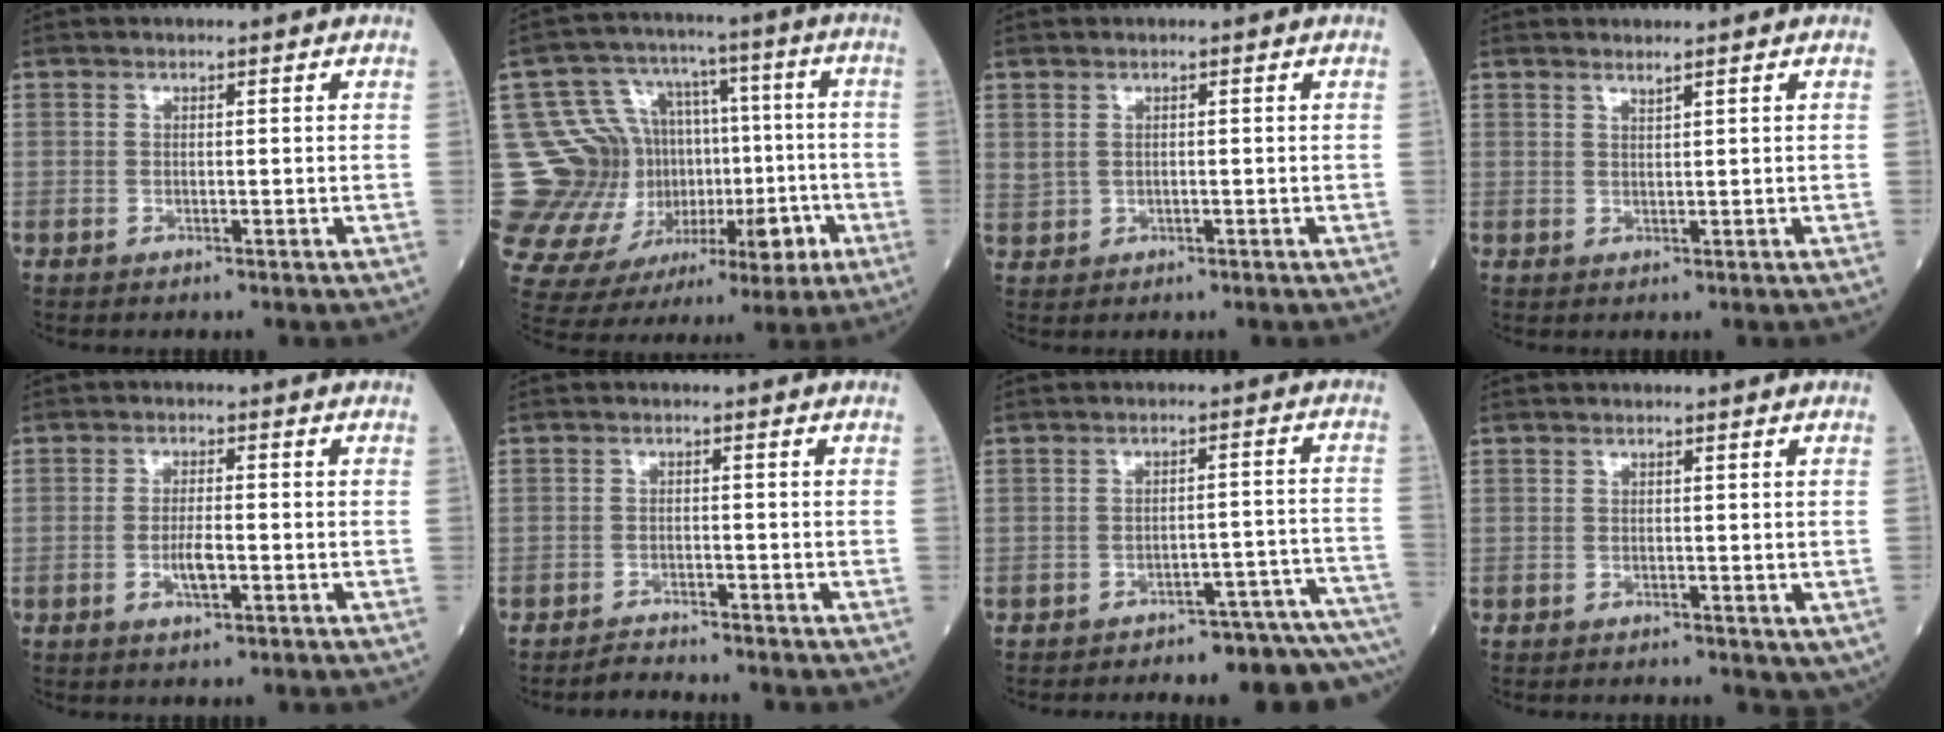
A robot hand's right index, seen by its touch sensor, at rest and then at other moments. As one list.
[{"total": 22.3, "force": [-1.8, 17.4, 13.8], "torque": [-0.276, 0.067, 0.008]}, {"total": 1.5, "force": [0.6, 1.1, 0.7], "torque": [-0.020, 0.001, 0.022]}, {"total": 1.1, "force": [1.0, -0.3, 0.3], "torque": [-0.013, -0.008, 0.022]}, {"total": 3.3, "force": [-1.0, 0.8, 3.1], "torque": [-0.062, 0.000, -0.014]}, {"total": 1.9, "force": [-1.9, -0.2, -0.1], "torque": [0.002, -0.009, -0.031]}, {"total": 12.7, "force": [-12.1, 0.6, 3.8], "torque": [-0.013, 0.022, -0.138]}, {"total": 2.0, "force": [-0.1, 1.1, 1.6], "torque": [-0.013, -0.002, 0.004]}]